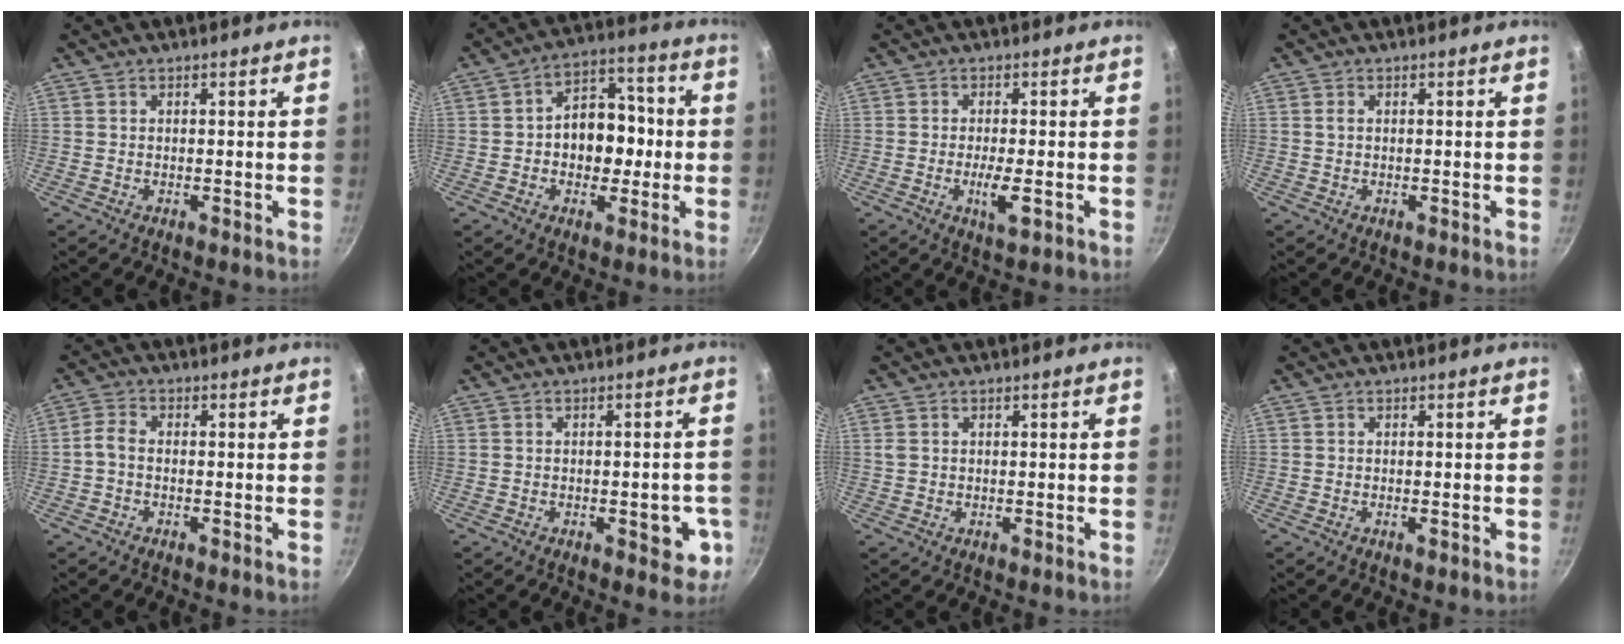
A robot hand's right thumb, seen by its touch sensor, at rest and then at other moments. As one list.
[{"total": 12.1, "force": [-0.6, 8.4, 8.7], "torque": [-0.083, 0.034, -0.016]}, {"total": 4.1, "force": [-1.2, 1.0, 3.8], "torque": [-0.075, -0.006, -0.020]}, {"total": 0.7, "force": [0.1, 0.4, 0.6], "torque": [-0.012, -0.001, 0.001]}, {"total": 3.0, "force": [-0.7, 1.7, 2.4], "torque": [-0.050, 0.010, -0.021]}, {"total": 5.7, "force": [-2.1, 2.6, 4.6], "torque": [-0.032, 0.016, -0.020]}, {"total": 1.2, "force": [0.3, 0.9, 0.7], "torque": [-0.016, 0.003, 0.011]}, {"total": 0.0}]